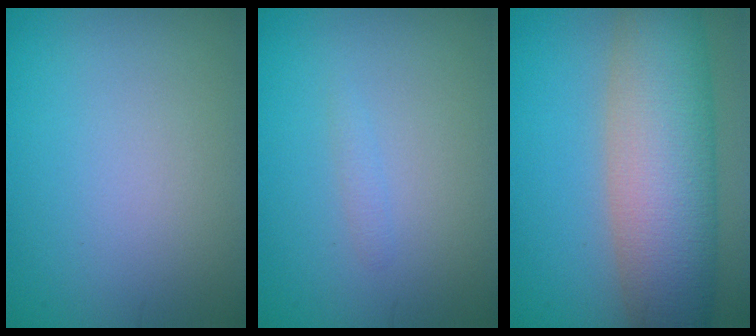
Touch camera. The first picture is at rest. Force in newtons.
{"total": 0.6, "press": 0.6, "slide": 0.1}
{"total": 10.7, "press": 10.7, "slide": 0.6}